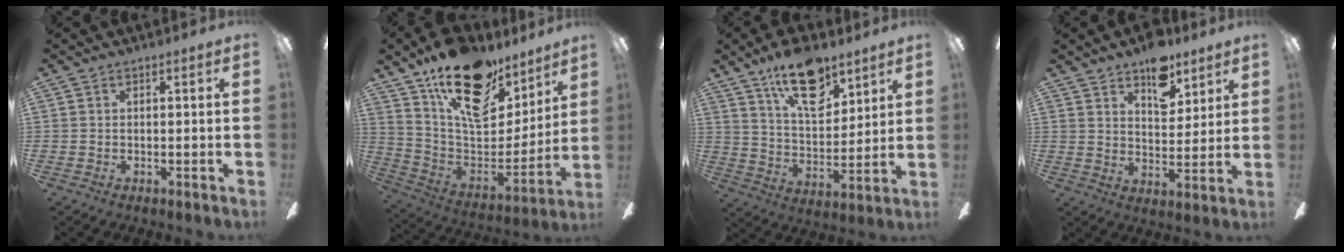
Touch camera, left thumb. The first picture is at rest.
{"total": 23.2, "force": [14.5, 12.5, 13.0], "torque": [-0.202, -0.084, 0.262]}
{"total": 17.1, "force": [11.3, 8.0, 10.1], "torque": [-0.165, -0.052, 0.195]}
{"total": 10.4, "force": [7.3, 5.4, 5.1], "torque": [-0.058, -0.035, 0.126]}